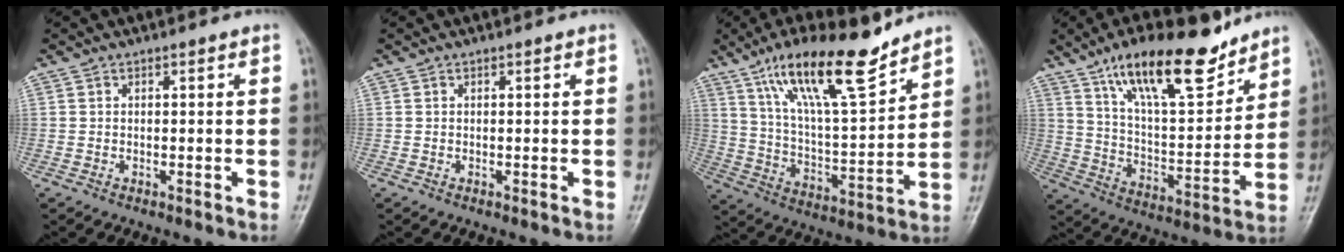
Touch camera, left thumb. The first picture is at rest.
{"total": 0.0}
{"total": 18.6, "force": [12.9, 4.4, 12.6], "torque": [-0.193, -0.063, 0.232]}
{"total": 19.4, "force": [13.4, 6.4, 12.4], "torque": [-0.166, -0.068, 0.233]}